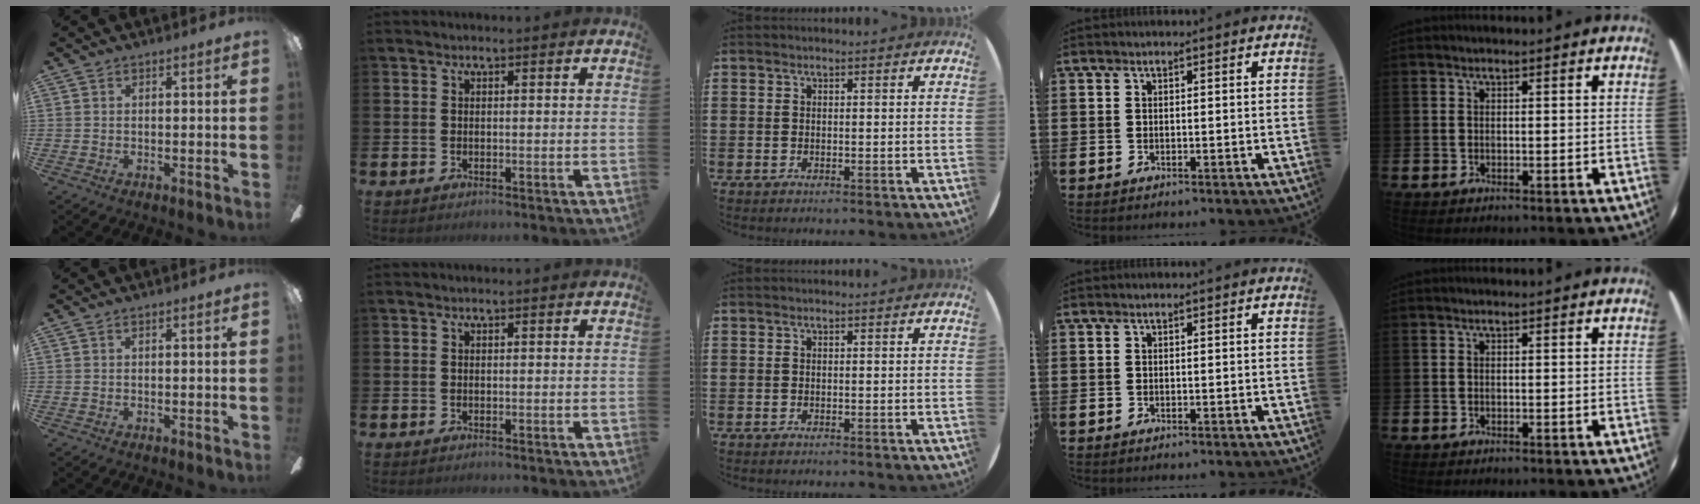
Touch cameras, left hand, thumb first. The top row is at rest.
{}